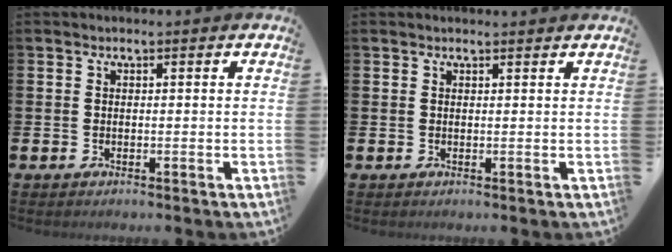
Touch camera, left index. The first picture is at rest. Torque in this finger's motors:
{"motor_torque": [0.69, -1.45, 0.01, 0.00]}